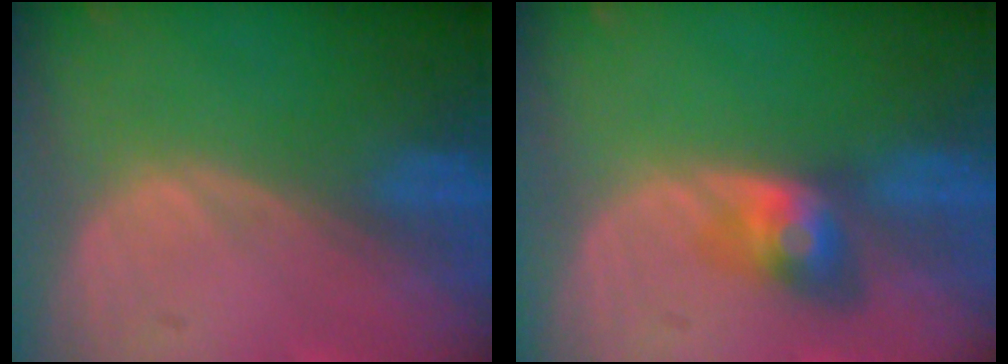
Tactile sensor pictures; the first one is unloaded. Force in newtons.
{"total": 3.9, "press": 3.9, "slide": 0.3}